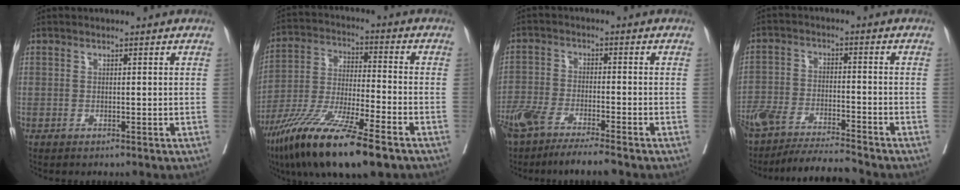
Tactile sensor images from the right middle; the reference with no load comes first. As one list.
[{"total": 17.3, "force": [-11.2, 1.8, 13.1], "torque": [-0.255, -0.048, -0.205]}, {"total": 10.5, "force": [-8.5, 0.8, 6.2], "torque": [-0.107, -0.021, -0.144]}, {"total": 11.0, "force": [-10.3, 0.0, 3.8], "torque": [-0.061, -0.003, -0.176]}]